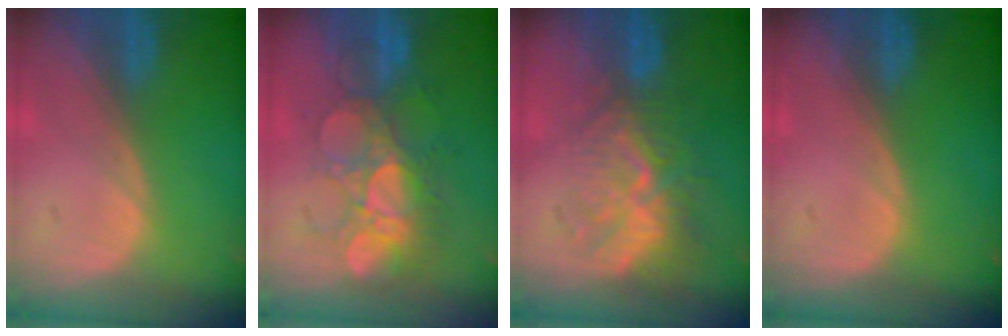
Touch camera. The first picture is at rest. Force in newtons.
{"total": 8.7, "press": 8.6, "slide": 1.5}
{"total": 9.8, "press": 8.5, "slide": 4.8}
{"total": 0.0}